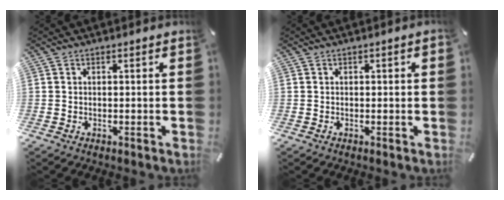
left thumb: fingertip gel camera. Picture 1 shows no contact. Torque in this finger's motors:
{"motor_torque": [0.07, -0.10, 0.04, 0.10, 0.00]}